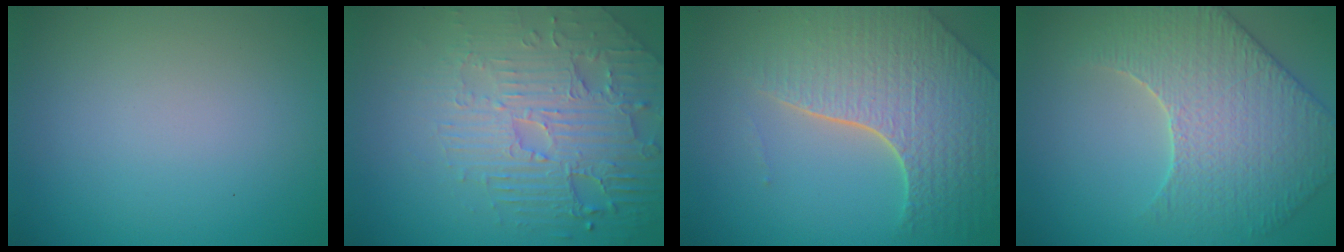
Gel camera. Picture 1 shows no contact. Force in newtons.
{"total": 5.2, "press": 4.8, "slide": 2.0}
{"total": 8.0, "press": 5.6, "slide": 5.6}
{"total": 5.5, "press": 5.2, "slide": 1.8}